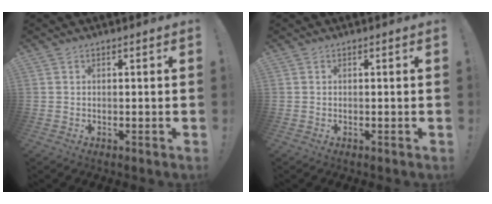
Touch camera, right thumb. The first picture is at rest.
{"total": 0.0}